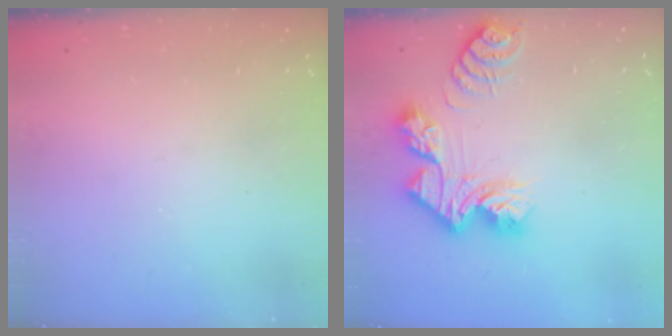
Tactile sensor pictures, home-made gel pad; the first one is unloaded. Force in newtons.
{"total": 12.0, "press": 12.0, "slide": 1.1}